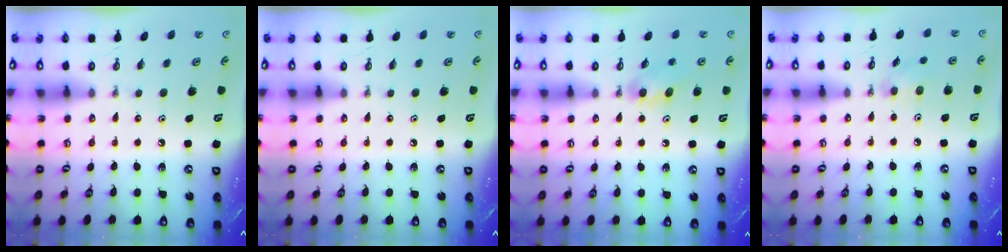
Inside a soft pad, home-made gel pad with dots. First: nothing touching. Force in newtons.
{"total": 0.0}
{"total": 9.8, "press": 6.2, "slide": 7.6}
{"total": 6.4, "press": 6.2, "slide": 1.5}